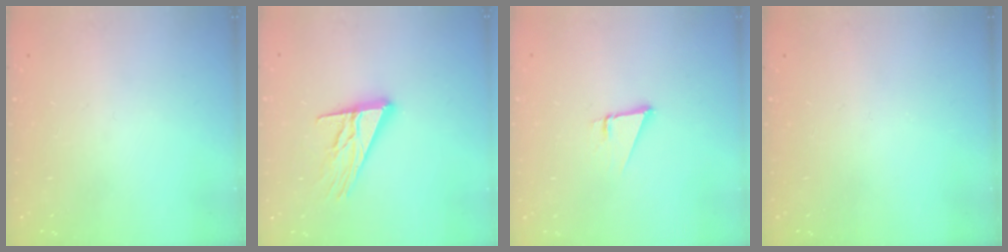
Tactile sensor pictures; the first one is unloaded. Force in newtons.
{"total": 13.0, "press": 13.0, "slide": 1.0}
{"total": 2.3, "press": 2.3, "slide": 0.0}
{"total": 0.0}